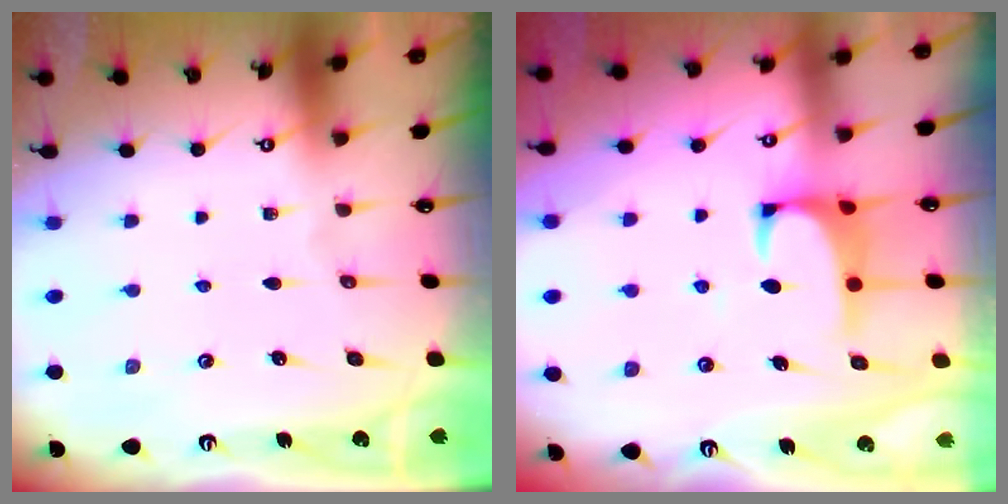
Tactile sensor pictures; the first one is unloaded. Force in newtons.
{"total": 1.6, "press": 1.5, "slide": 0.5}